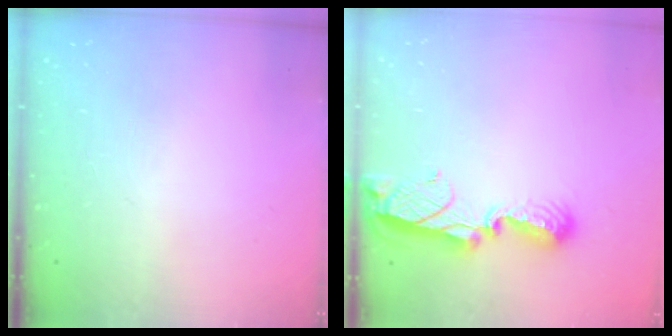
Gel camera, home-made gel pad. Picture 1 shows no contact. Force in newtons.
{"total": 8.1, "press": 8.1, "slide": 0.7}